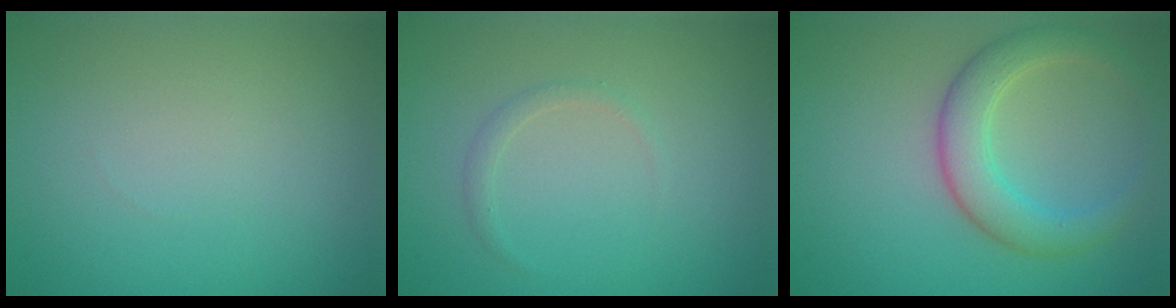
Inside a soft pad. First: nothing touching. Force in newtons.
{"total": 0.8, "press": 0.8, "slide": 0.2}
{"total": 4.2, "press": 4.2, "slide": 0.1}